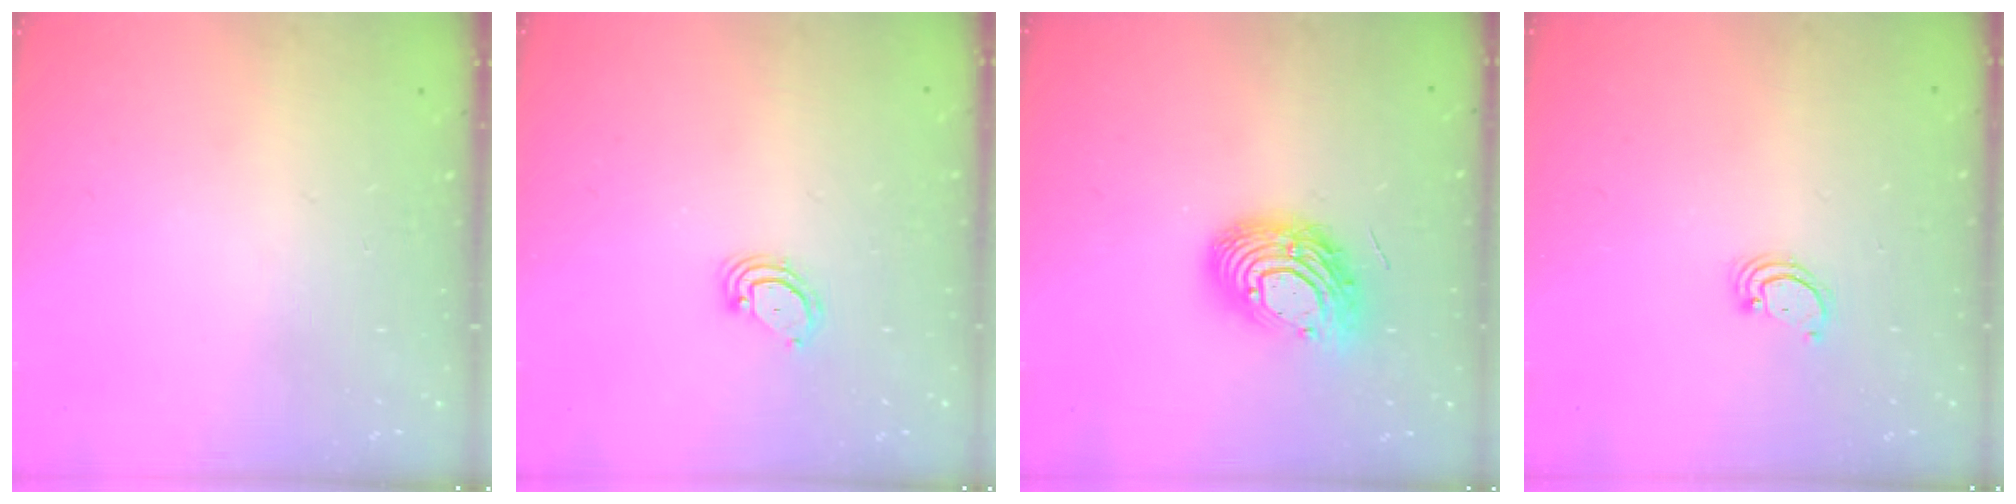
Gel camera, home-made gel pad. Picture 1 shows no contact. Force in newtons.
{"total": 3.5, "press": 3.5, "slide": 0.2}
{"total": 15.0, "press": 15.0, "slide": 1.2}
{"total": 1.7, "press": 1.7, "slide": 0.1}